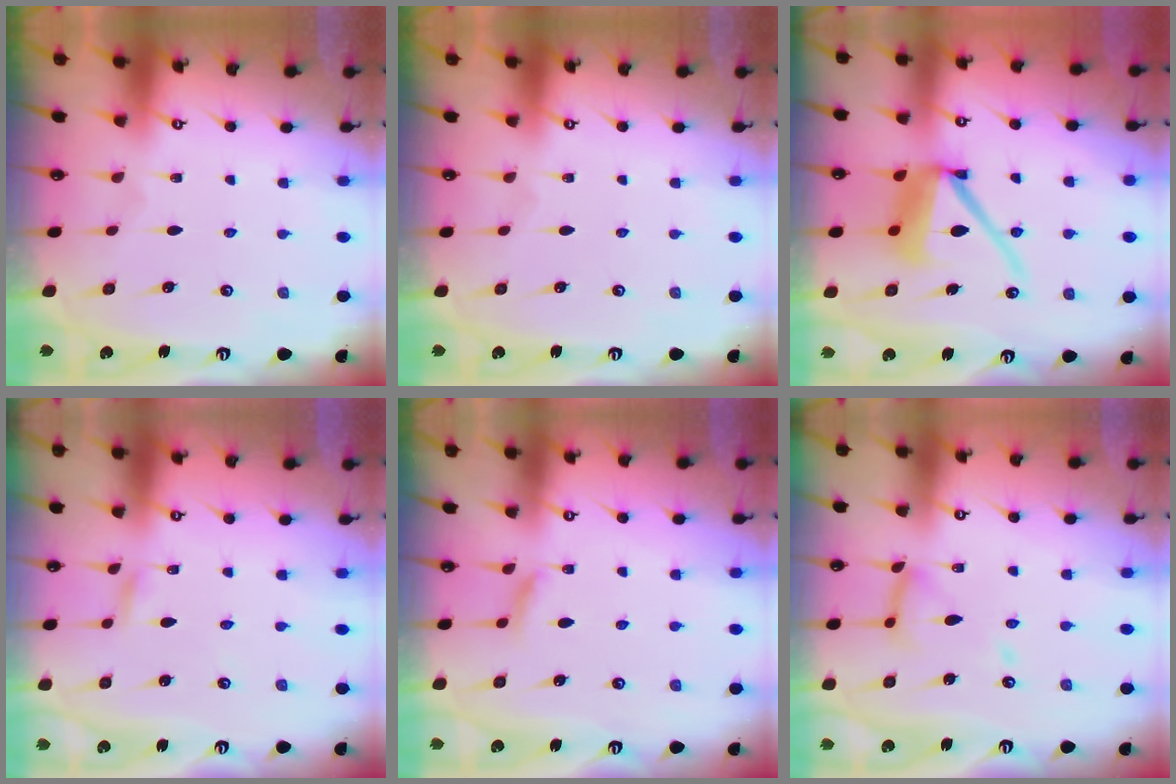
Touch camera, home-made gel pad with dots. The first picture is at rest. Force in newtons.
{"total": 0.0}
{"total": 12.5, "press": 12.4, "slide": 1.7}
{"total": 1.6, "press": 1.6, "slide": 0.1}
{"total": 6.6, "press": 6.6, "slide": 0.8}
{"total": 10.9, "press": 10.9, "slide": 0.9}